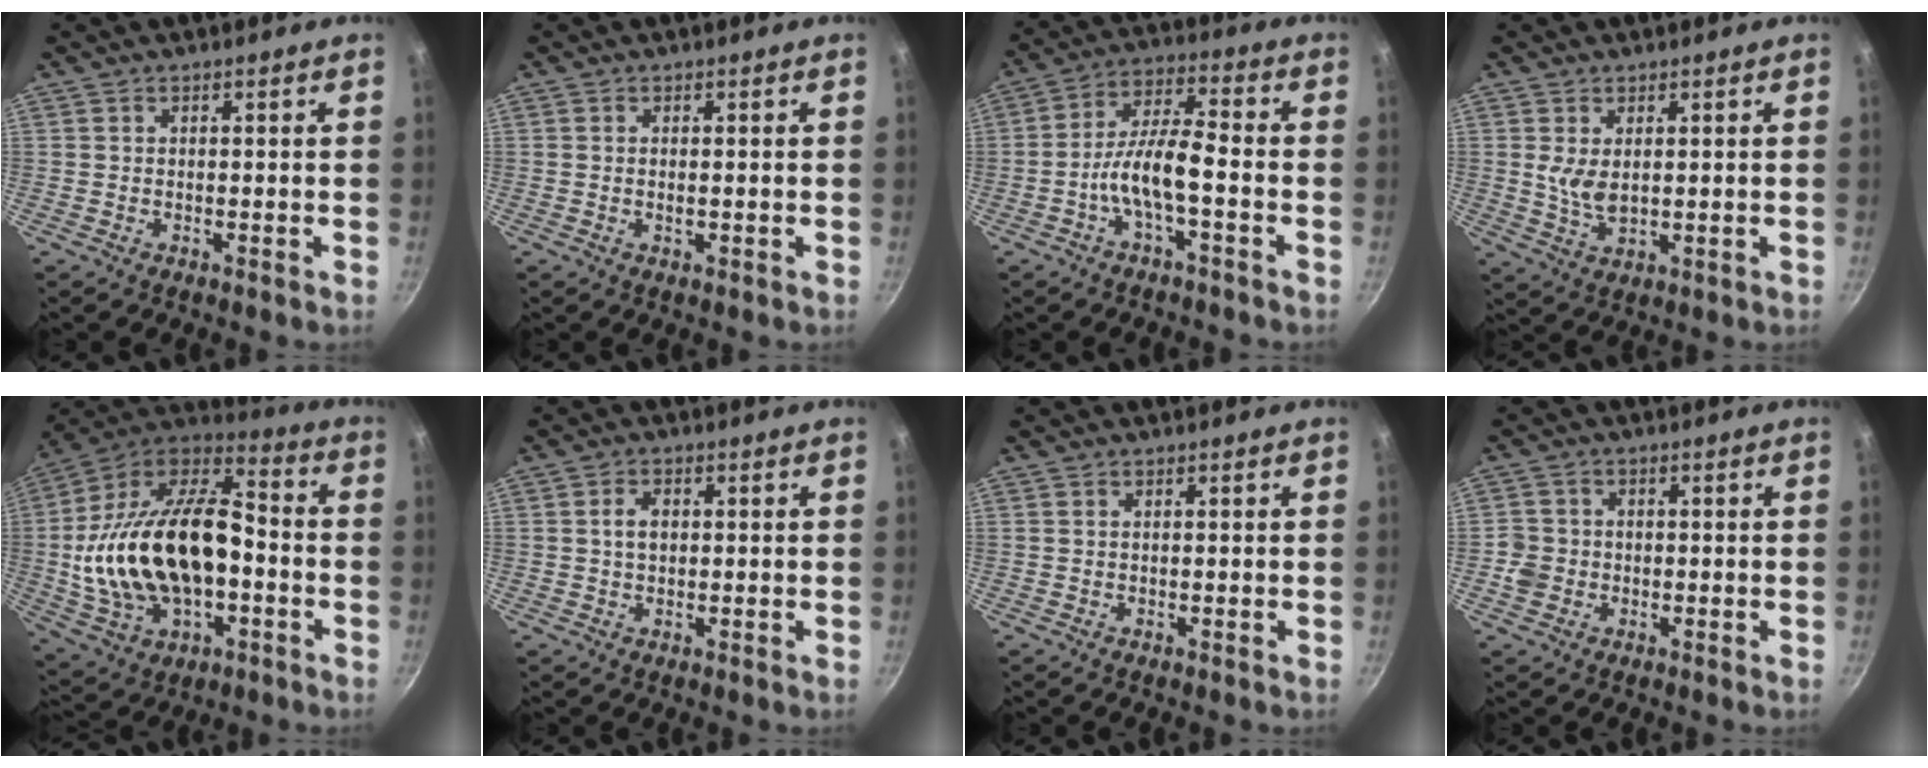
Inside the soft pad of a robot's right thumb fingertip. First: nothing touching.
{"total": 1.2, "force": [-0.1, 0.4, 1.1], "torque": [-0.020, 0.000, -0.002]}
{"total": 9.1, "force": [-3.1, 2.7, 8.1], "torque": [-0.159, 0.041, -0.065]}
{"total": 5.0, "force": [1.0, 2.7, 4.1], "torque": [-0.075, -0.015, 0.026]}
{"total": 27.7, "force": [-3.1, 16.1, 22.4], "torque": [-0.421, 0.045, -0.051]}
{"total": 3.0, "force": [0.3, 2.0, 2.2], "torque": [-0.028, 0.005, 0.004]}
{"total": 0.0}
{"total": 4.0, "force": [-1.1, 3.6, 1.3], "torque": [-0.012, 0.016, -0.024]}